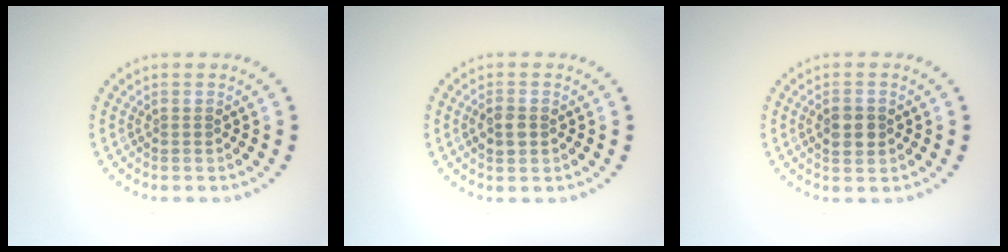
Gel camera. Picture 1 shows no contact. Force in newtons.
{"total": 1.8, "press": 1.8, "slide": 0.1}
{"total": 2.8, "press": 2.8, "slide": 0.1}